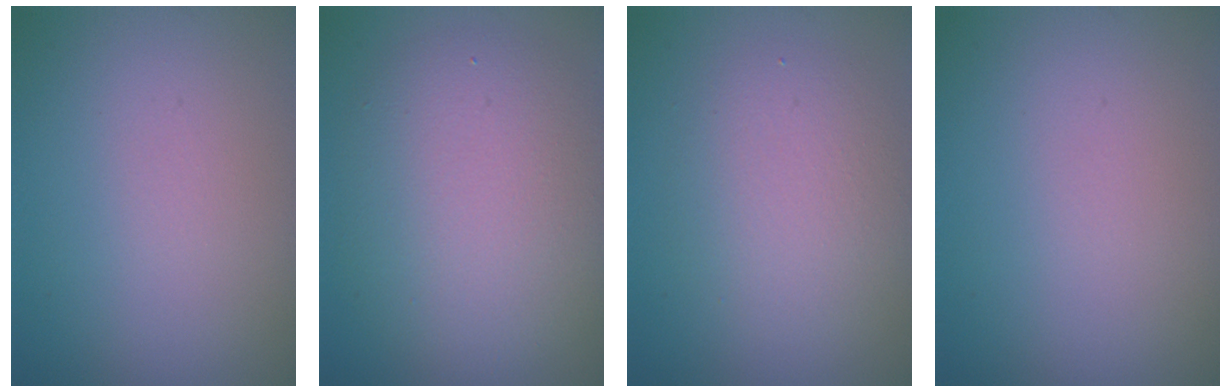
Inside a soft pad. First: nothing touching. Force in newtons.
{"total": 7.5, "press": 7.5, "slide": 0.3}
{"total": 3.9, "press": 3.9, "slide": 0.1}
{"total": 0.0}